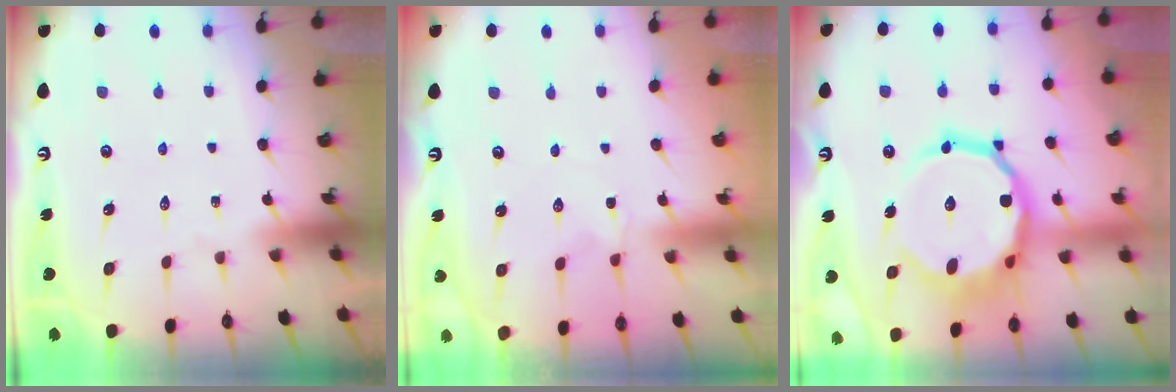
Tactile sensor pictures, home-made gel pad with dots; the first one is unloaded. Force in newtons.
{"total": 1.6, "press": 1.6, "slide": 0.3}
{"total": 19.2, "press": 18.9, "slide": 3.3}